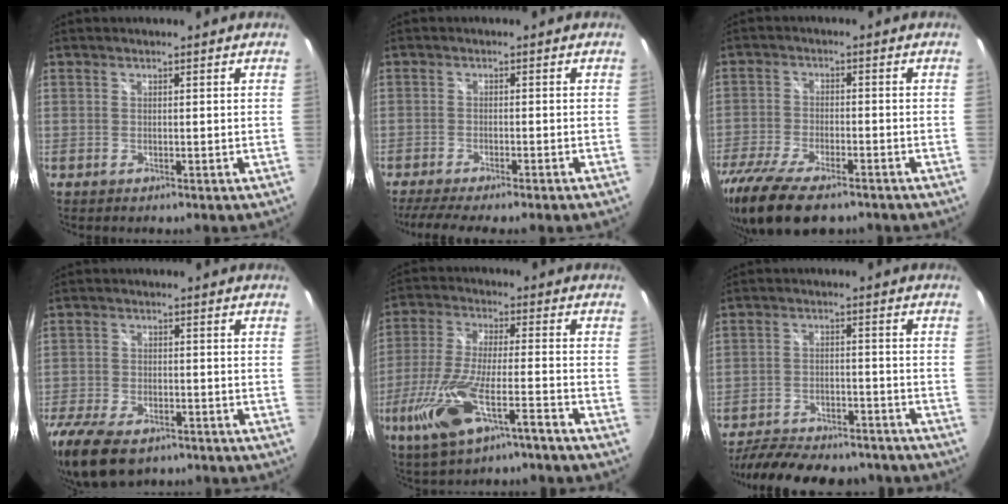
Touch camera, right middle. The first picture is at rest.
{"total": 7.3, "force": [-6.2, -0.5, 3.8], "torque": [-0.087, -0.020, -0.098]}
{"total": 17.1, "force": [-12.5, 6.1, 9.9], "torque": [-0.224, -0.053, -0.215]}
{"total": 15.5, "force": [-10.7, 7.6, 8.3], "torque": [-0.216, -0.043, -0.186]}
{"total": 14.7, "force": [-8.5, 3.3, 11.5], "torque": [-0.253, -0.029, -0.158]}
{"total": 19.0, "force": [-16.2, 6.2, 7.9], "torque": [-0.167, -0.008, -0.222]}